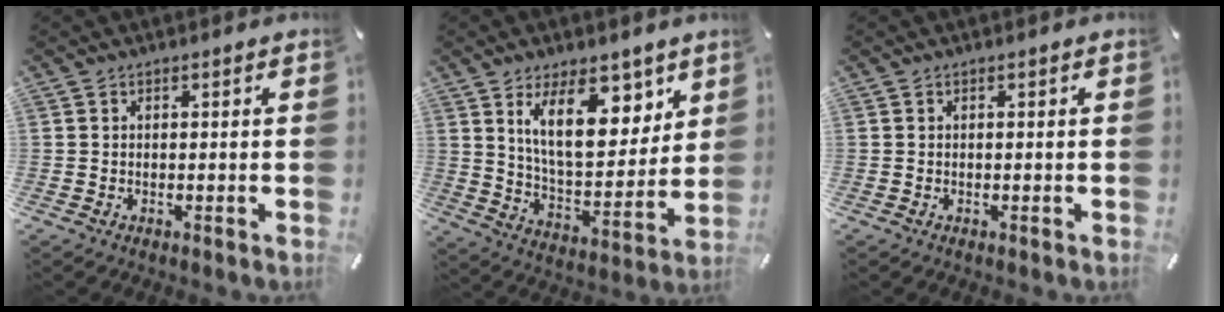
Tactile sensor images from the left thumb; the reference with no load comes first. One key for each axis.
{"total": 17.1, "fx": 9.0, "fy": 8.9, "fz": 11.5, "tx": -0.182, "ty": -0.032, "tz": 0.158}
{"total": 0.0}